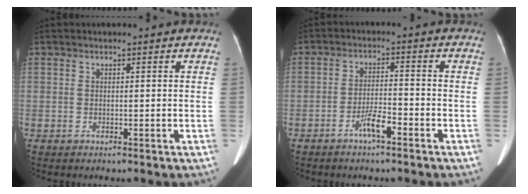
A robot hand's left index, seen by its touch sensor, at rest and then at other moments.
{"total": 4.0, "force": [-2.7, 0.4, 2.8], "torque": [-0.056, -0.002, -0.049]}